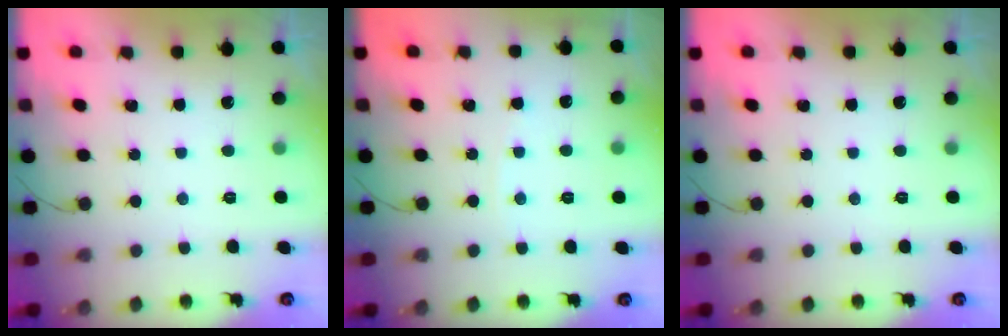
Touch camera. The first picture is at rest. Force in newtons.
{"total": 2.3, "press": 2.3, "slide": 0.3}
{"total": 0.0}